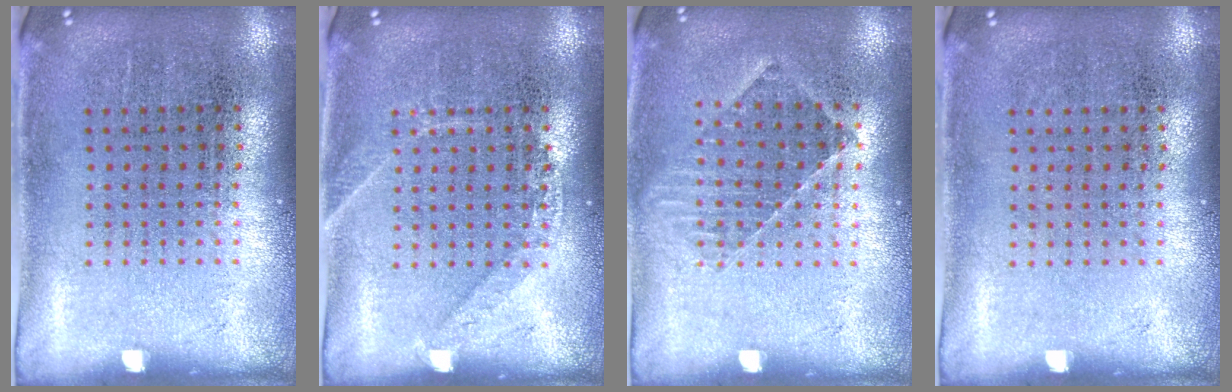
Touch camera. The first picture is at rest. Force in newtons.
{"total": 1.4, "press": 1.3, "slide": 0.2}
{"total": 1.0, "press": 1.0, "slide": 0.3}
{"total": 0.0}